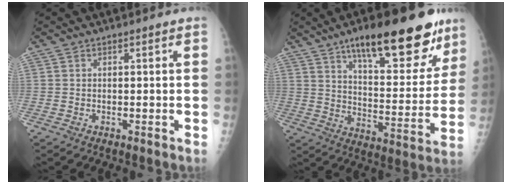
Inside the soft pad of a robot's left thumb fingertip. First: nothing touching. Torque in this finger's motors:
{"motor_torque": [0.43, 0.53, 1.45, -1.32, 0.20]}